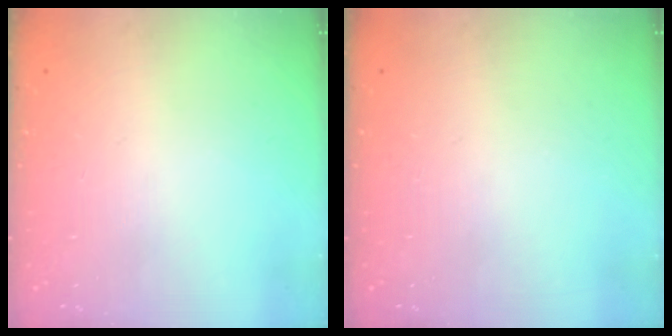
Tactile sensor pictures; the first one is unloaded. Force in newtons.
{"total": 0.0}